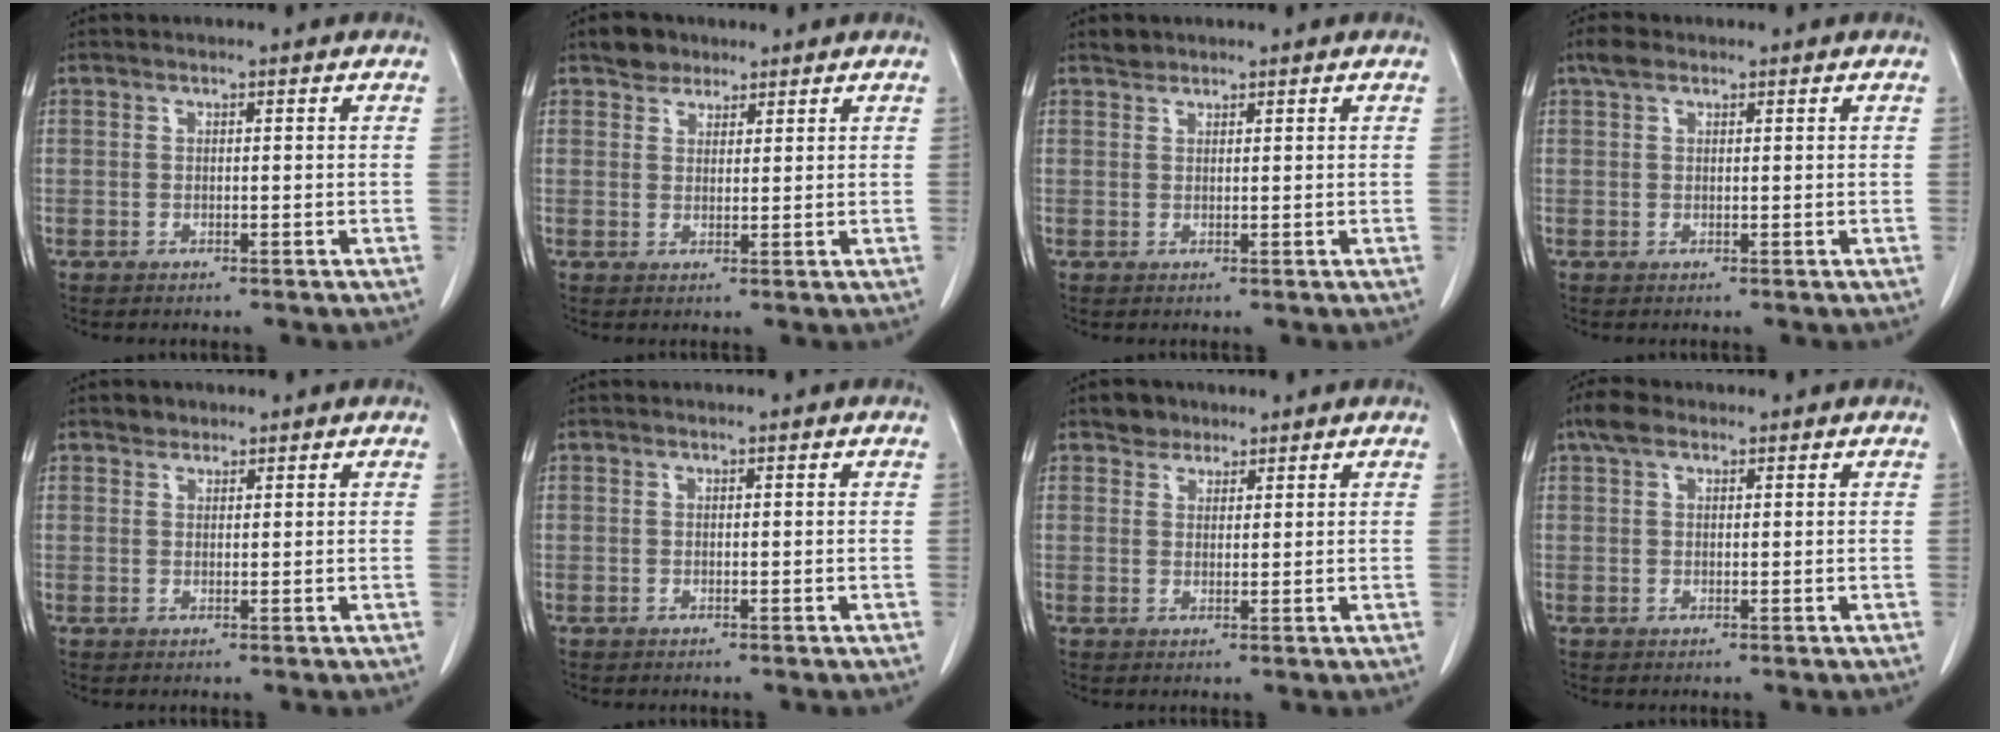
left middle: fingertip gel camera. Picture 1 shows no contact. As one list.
[{"total": 3.1, "force": [2.4, 1.9, 0.6], "torque": [-0.012, 0.008, 0.040]}, {"total": 1.1, "force": [1.0, 0.4, 0.0], "torque": [-0.001, 0.001, 0.018]}, {"total": 1.4, "force": [1.0, 0.7, 0.7], "torque": [-0.017, 0.013, 0.018]}, {"total": 1.5, "force": [1.2, 0.9, 0.1], "torque": [0.000, 0.001, 0.017]}, {"total": 0.0}, {"total": 2.6, "force": [2.0, 1.6, 0.3], "torque": [-0.005, 0.005, 0.032]}, {"total": 2.9, "force": [1.8, 1.5, 1.6], "torque": [-0.036, 0.018, 0.035]}]